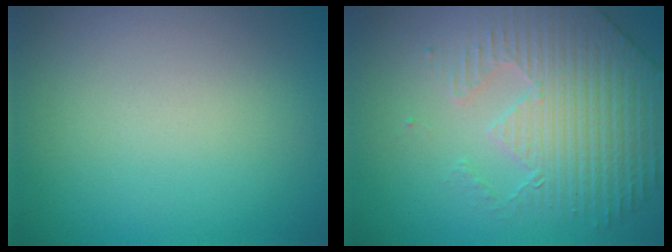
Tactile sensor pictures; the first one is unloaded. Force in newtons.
{"total": 4.7, "press": 4.6, "slide": 1.1}